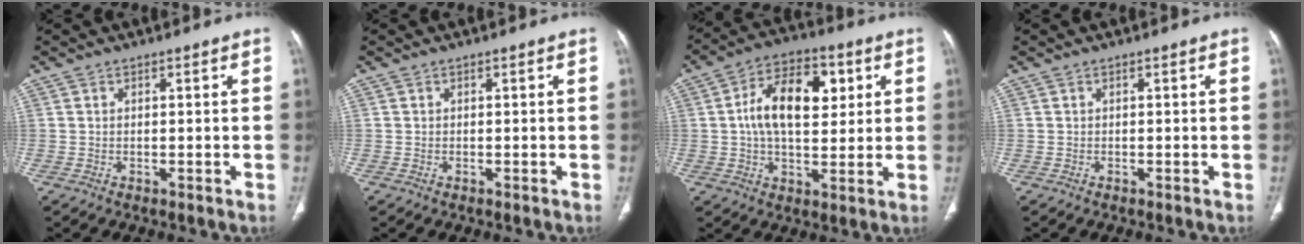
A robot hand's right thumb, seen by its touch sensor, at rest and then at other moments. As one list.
[{"total": 0.0}, {"total": 14.7, "force": [3.0, 8.5, 11.6], "torque": [-0.172, 0.008, 0.044]}, {"total": 0.0}]